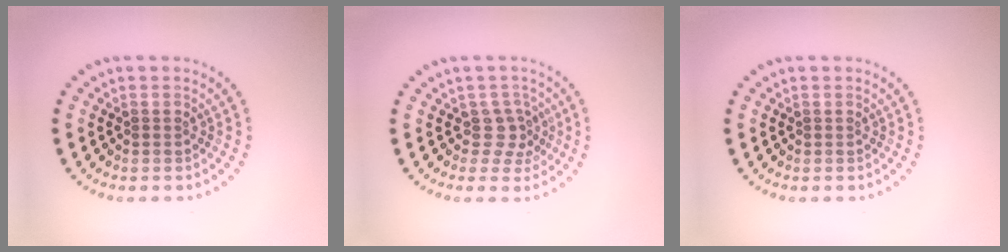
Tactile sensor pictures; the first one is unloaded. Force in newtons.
{"total": 2.1, "press": 1.5, "slide": 1.4}
{"total": 0.0}